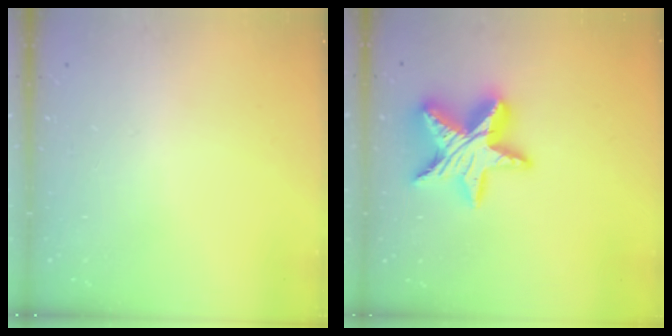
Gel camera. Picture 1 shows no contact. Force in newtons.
{"total": 17.0, "press": 16.9, "slide": 1.2}